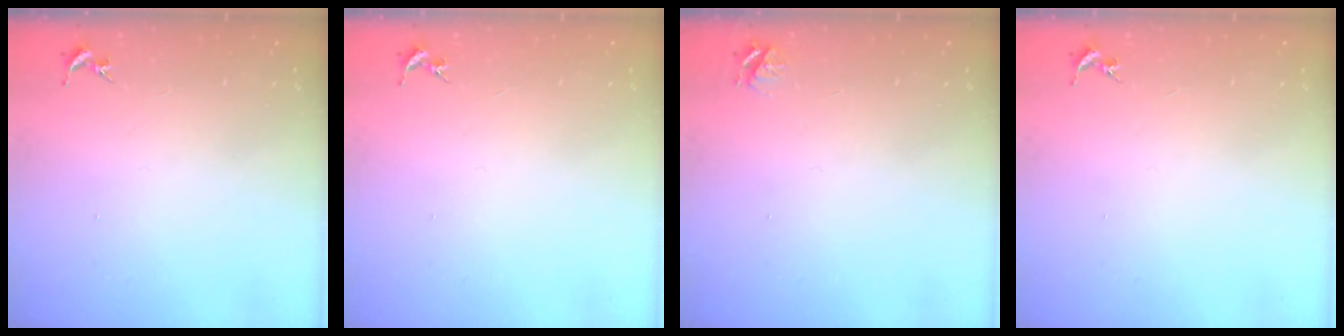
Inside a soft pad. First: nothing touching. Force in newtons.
{"total": 0.0}
{"total": 4.2, "press": 4.1, "slide": 0.5}
{"total": 0.0}